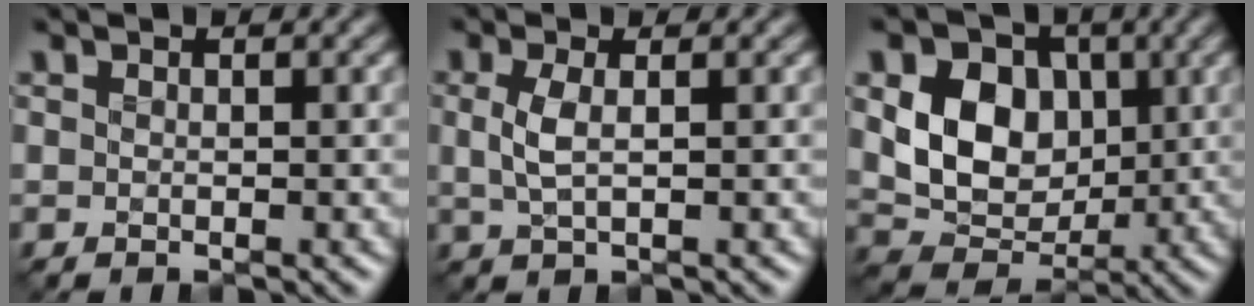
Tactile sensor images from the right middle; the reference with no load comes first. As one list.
[{"total": 2.0, "force": [-0.3, 0.5, 1.9], "torque": [-0.048, -0.001, -0.006]}, {"total": 7.9, "force": [0.7, 6.2, 5.0], "torque": [-0.092, -0.008, 0.004]}]